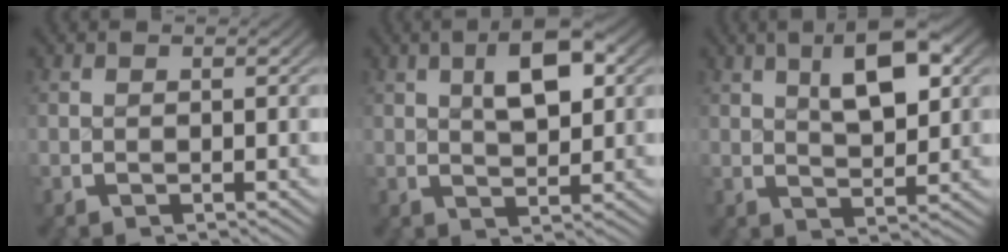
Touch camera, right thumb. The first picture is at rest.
{"total": 5.1, "force": [1.7, 2.3, 4.3], "torque": [-0.062, 0.007, 0.030]}
{"total": 6.1, "force": [2.3, 2.6, 4.9], "torque": [-0.072, 0.007, 0.039]}